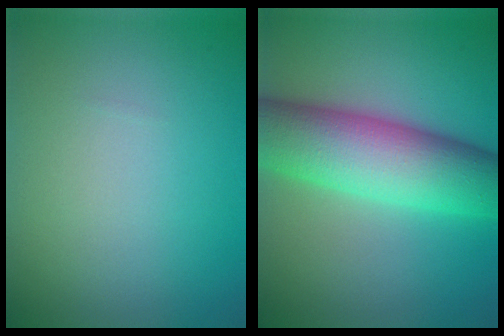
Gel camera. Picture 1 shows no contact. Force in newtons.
{"total": 10.4, "press": 10.4, "slide": 0.3}